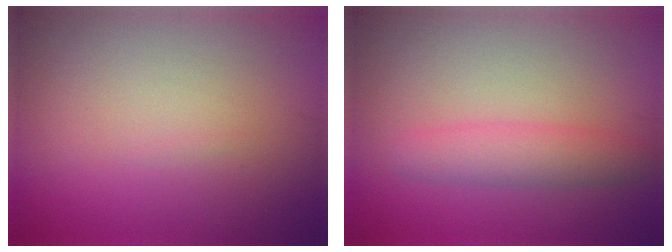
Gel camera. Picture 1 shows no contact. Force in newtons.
{"total": 2.7, "press": 2.7, "slide": 0.2}